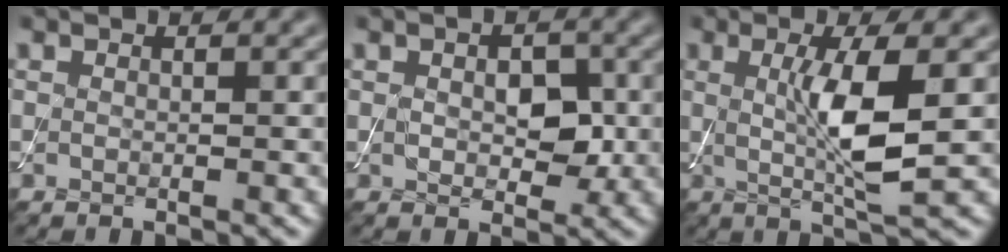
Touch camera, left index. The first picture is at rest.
{"total": 3.7, "force": [0.1, 2.4, 2.8], "torque": [-0.050, -0.004, 0.003]}
{"total": 5.6, "force": [0.4, 1.0, 5.5], "torque": [-0.103, -0.007, 0.010]}